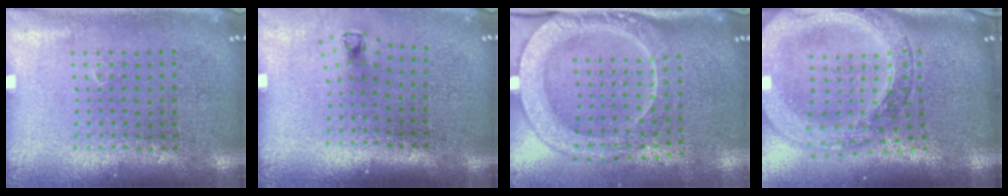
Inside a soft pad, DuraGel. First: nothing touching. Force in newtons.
{"total": 0.7, "press": 0.3, "slide": 0.6}
{"total": 2.5, "press": 2.0, "slide": 1.5}
{"total": 3.8, "press": 3.0, "slide": 2.4}